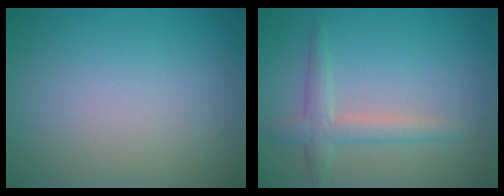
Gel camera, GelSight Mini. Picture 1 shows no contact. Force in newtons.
{"total": 2.5, "press": 2.5, "slide": 0.1}